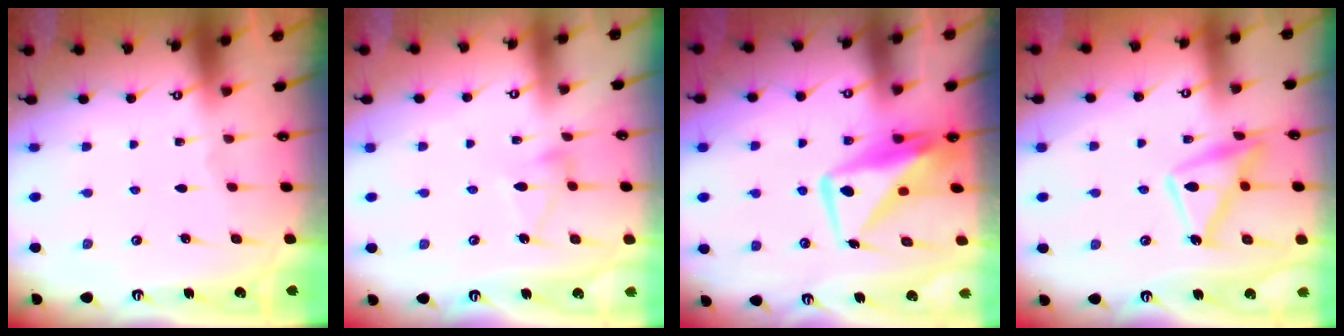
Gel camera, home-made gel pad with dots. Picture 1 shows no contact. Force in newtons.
{"total": 5.0, "press": 4.9, "slide": 0.1}
{"total": 11.7, "press": 11.6, "slide": 1.1}
{"total": 13.9, "press": 13.9, "slide": 1.1}